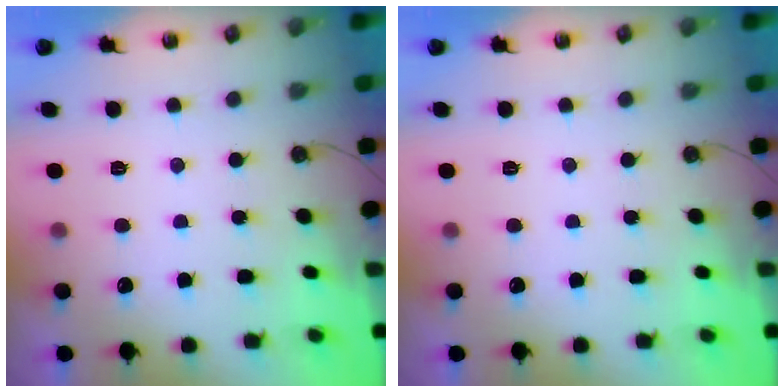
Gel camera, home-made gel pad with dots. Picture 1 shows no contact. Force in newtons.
{"total": 0.0}